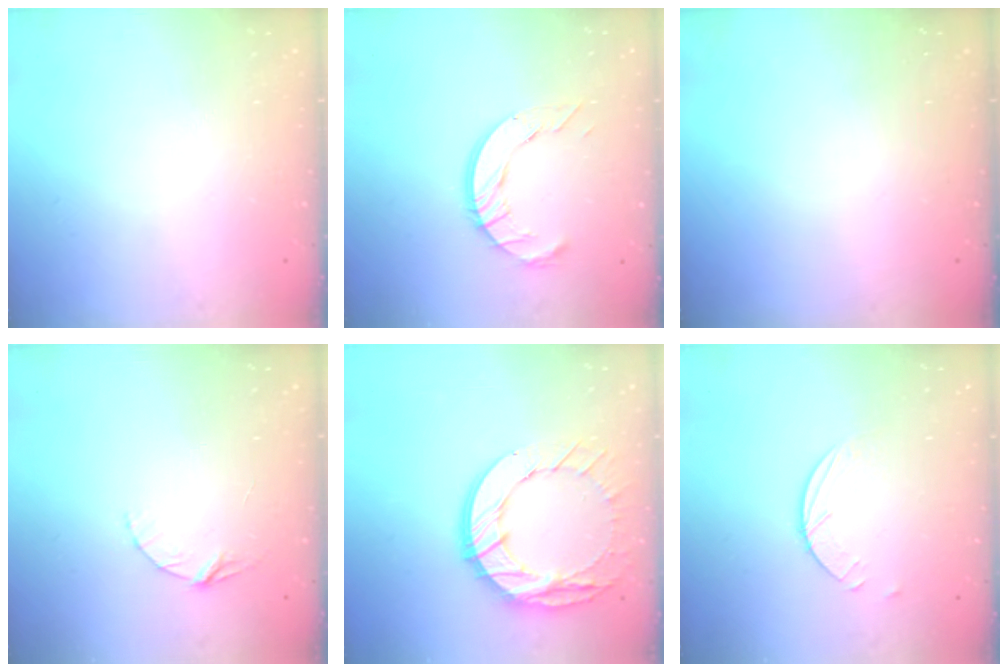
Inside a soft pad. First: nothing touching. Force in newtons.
{"total": 9.7, "press": 9.6, "slide": 0.9}
{"total": 0.0}
{"total": 3.9, "press": 3.9, "slide": 0.4}
{"total": 16.6, "press": 16.6, "slide": 1.5}
{"total": 2.6, "press": 2.6, "slide": 0.3}